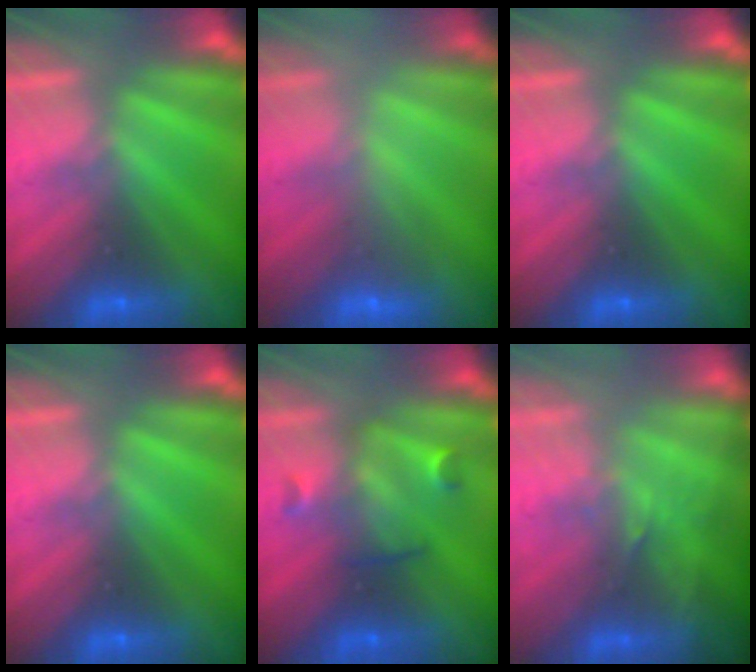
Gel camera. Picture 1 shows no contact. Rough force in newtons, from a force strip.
{"total": 2.2}
{"total": 0.0}
{"total": 0.0}
{"total": 3.0}
{"total": 2.6}